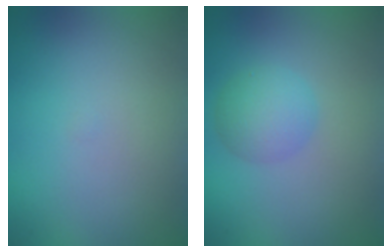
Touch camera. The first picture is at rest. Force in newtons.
{"total": 3.5, "press": 3.5, "slide": 0.2}